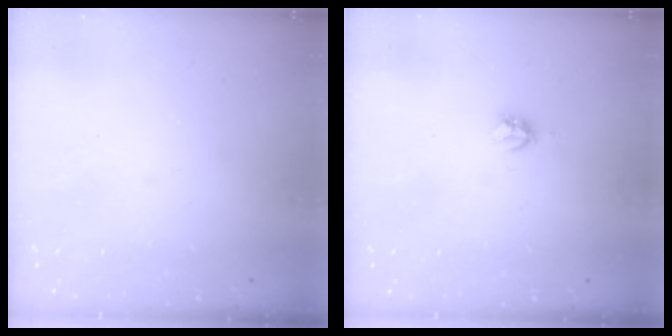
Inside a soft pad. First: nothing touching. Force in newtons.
{"total": 3.7, "press": 3.7, "slide": 0.3}